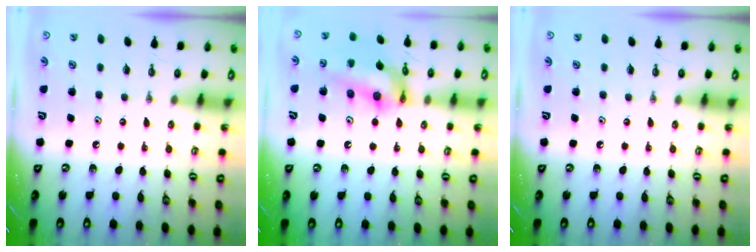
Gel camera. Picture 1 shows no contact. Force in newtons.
{"total": 15.5, "press": 15.4, "slide": 1.1}
{"total": 0.0}